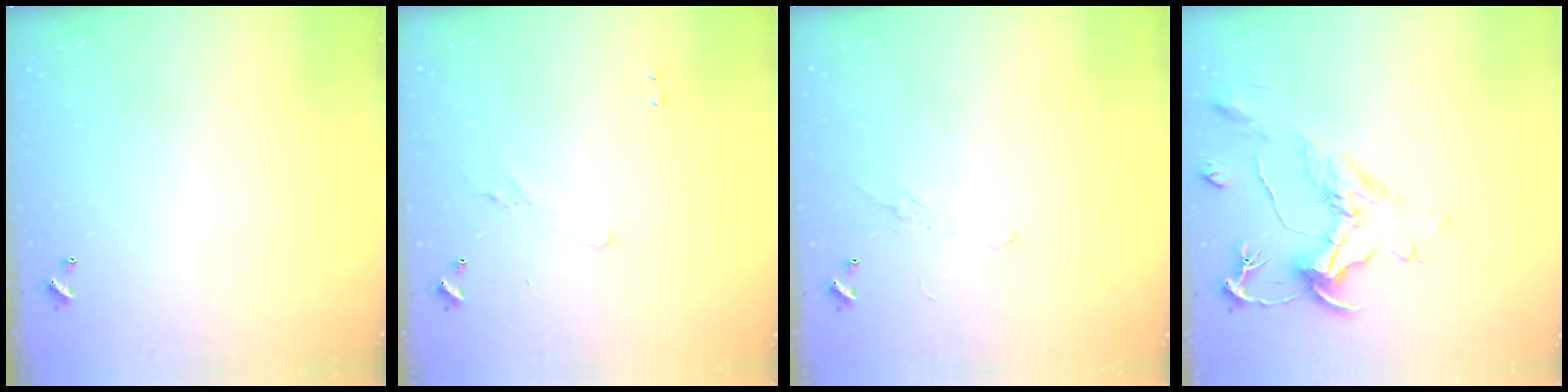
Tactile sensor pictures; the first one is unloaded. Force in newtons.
{"total": 1.2, "press": 0.9, "slide": 0.8}
{"total": 1.1, "press": 0.8, "slide": 0.7}
{"total": 2.1, "press": 1.7, "slide": 1.3}